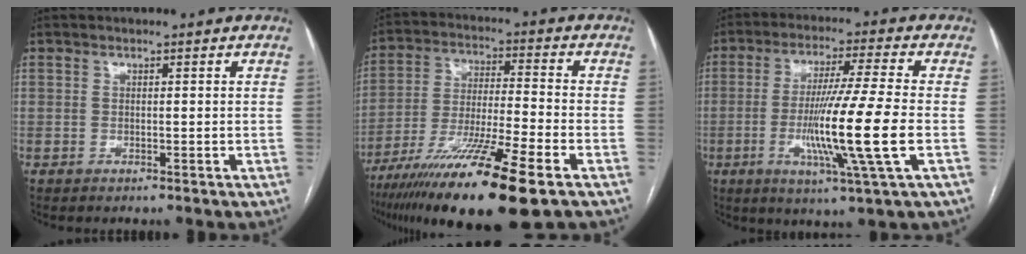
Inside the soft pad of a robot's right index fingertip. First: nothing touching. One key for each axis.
{"total": 18.6, "fx": -11.1, "fy": 0.7, "fz": 14.9, "tx": -0.258, "ty": -0.048, "tz": -0.193}
{"total": 14.0, "fx": -2.9, "fy": -1.5, "fz": 13.7, "tx": -0.255, "ty": -0.022, "tz": -0.057}